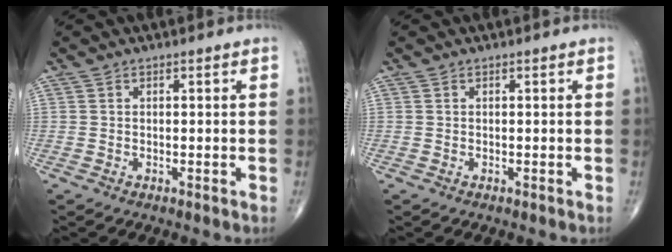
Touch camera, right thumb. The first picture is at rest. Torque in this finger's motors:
{"motor_torque": [0.00, 0.00, -0.01, 0.01, 0.00]}